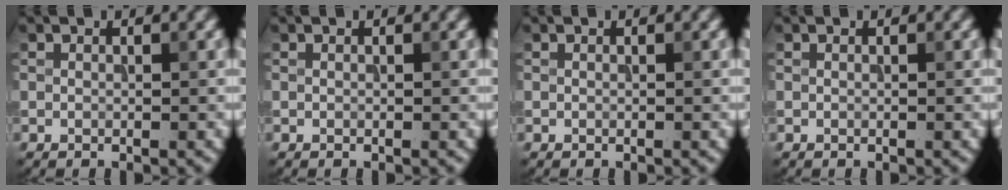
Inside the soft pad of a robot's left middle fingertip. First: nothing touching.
{"total": 0.0}
{"total": 0.0}
{"total": 0.0}